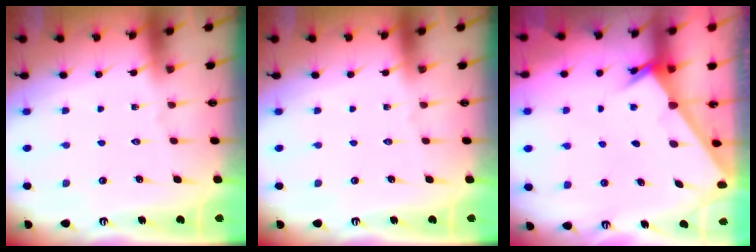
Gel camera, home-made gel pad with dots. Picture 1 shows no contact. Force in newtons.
{"total": 0.0}
{"total": 2.4, "press": 2.4, "slide": 0.3}